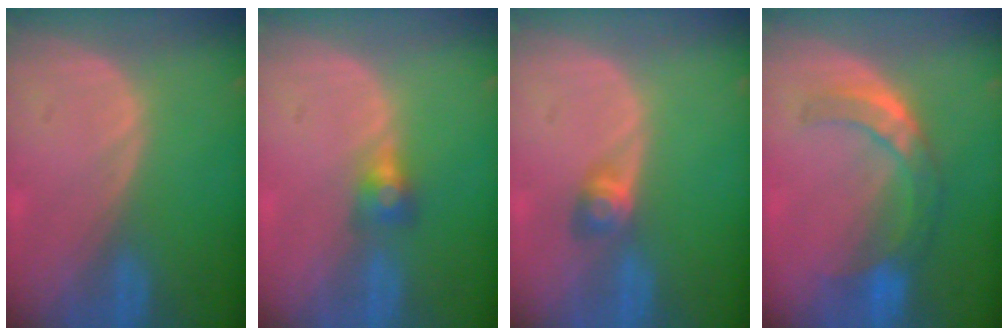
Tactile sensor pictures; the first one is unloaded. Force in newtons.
{"total": 2.8, "press": 2.5, "slide": 1.3}
{"total": 2.9, "press": 2.6, "slide": 1.4}
{"total": 7.5, "press": 6.5, "slide": 3.8}